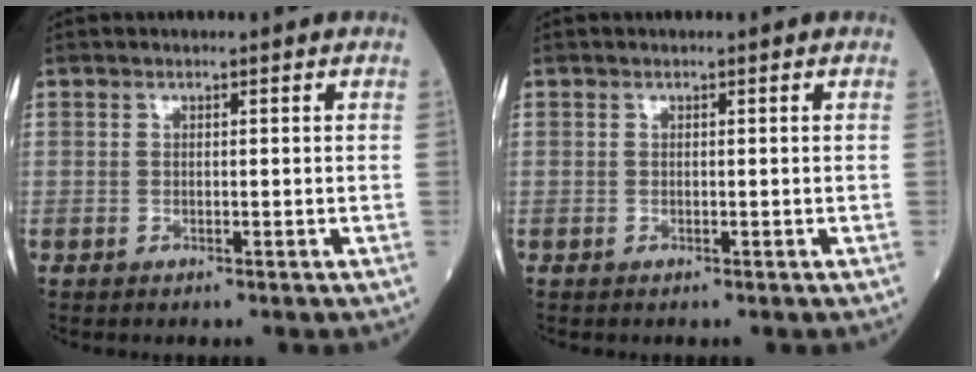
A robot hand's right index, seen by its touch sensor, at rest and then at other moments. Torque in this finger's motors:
{"motor_torque": [0.11, 0.11, 0.00, -0.01]}